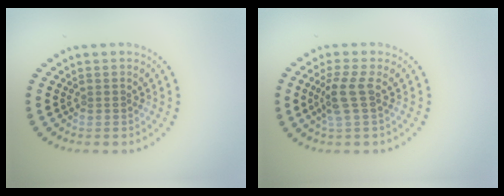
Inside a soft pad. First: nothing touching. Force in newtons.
{"total": 2.6, "press": 2.0, "slide": 1.5}